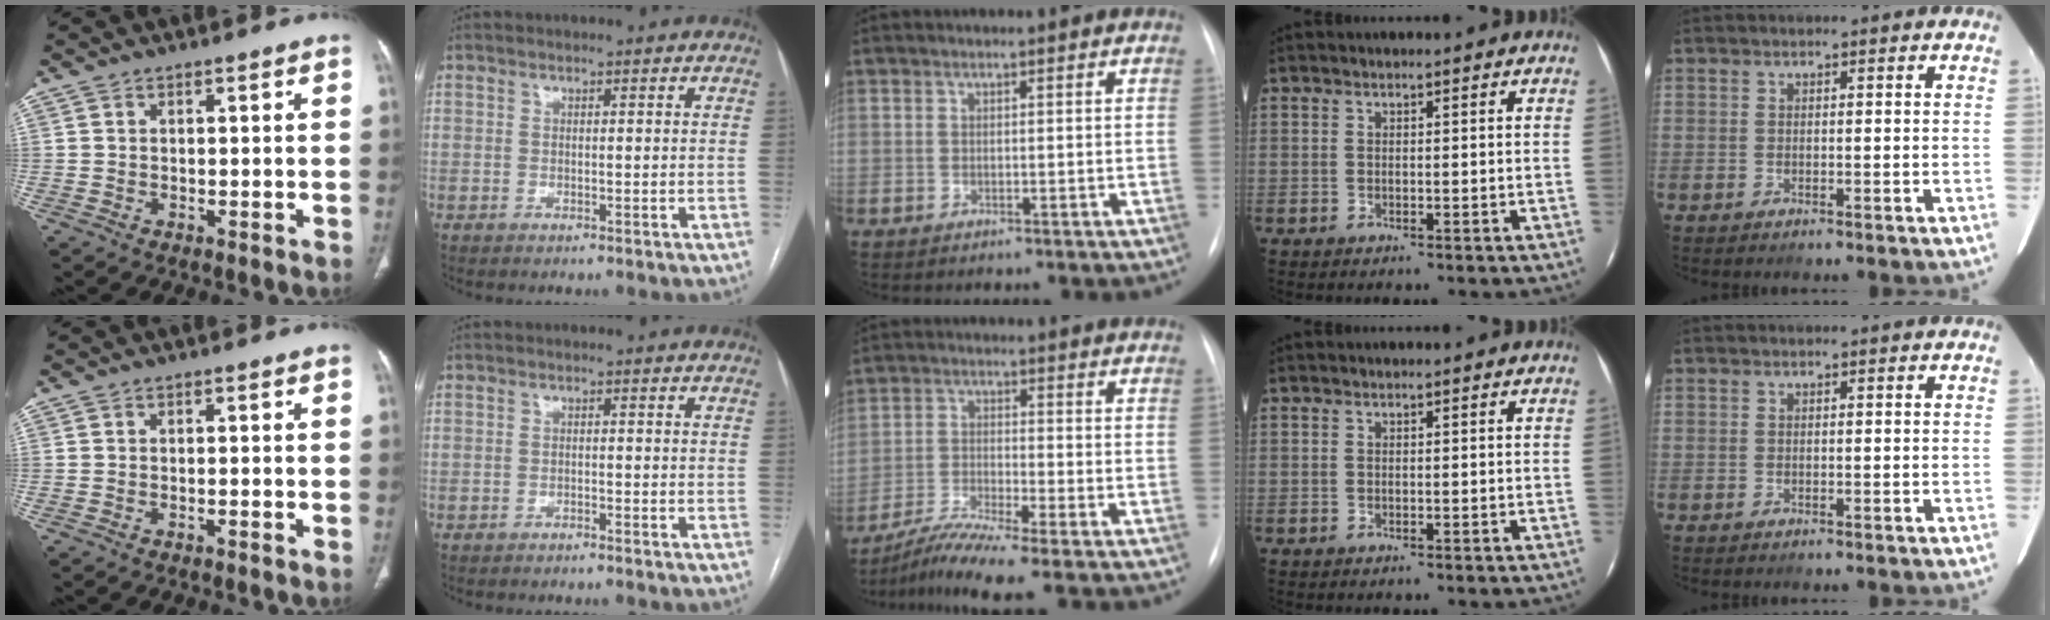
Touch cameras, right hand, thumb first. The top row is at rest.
{"thumb": {"total": 0.6, "force": [-0.5, 0.0, 0.4], "torque": [-0.012, 0.009, -0.008]}, "index": {"total": 0.9, "force": [-0.9, 0.0, 0.3], "torque": [-0.009, 0.000, -0.014]}, "middle": {"total": 6.3, "force": [-5.3, -1.3, 3.1], "torque": [-0.069, -0.028, -0.107]}}